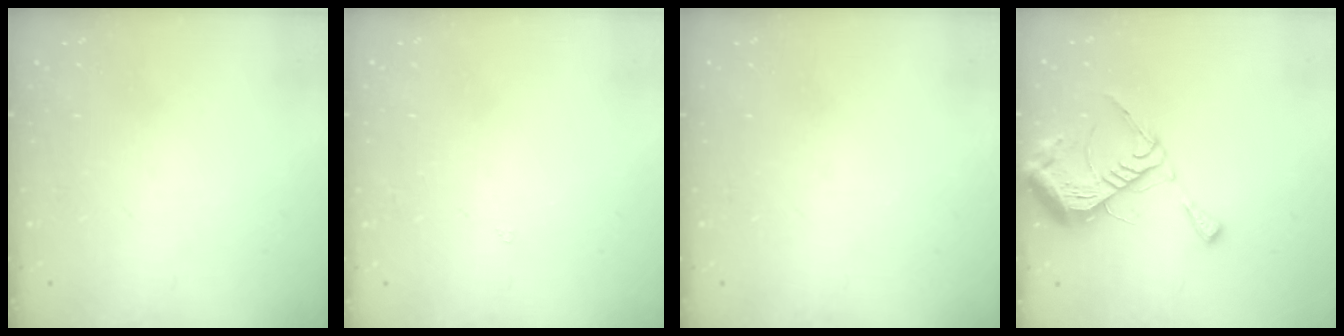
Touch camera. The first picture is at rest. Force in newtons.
{"total": 2.3, "press": 2.3, "slide": 0.5}
{"total": 0.0}
{"total": 12.0, "press": 12.0, "slide": 1.3}